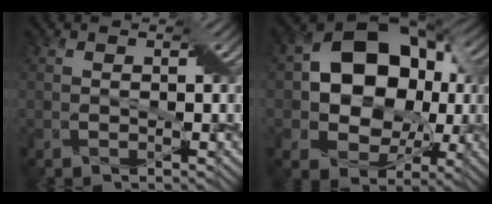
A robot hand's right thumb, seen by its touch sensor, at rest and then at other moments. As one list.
[{"total": 14.5, "force": [1.1, 10.9, 9.4], "torque": [-0.136, 0.011, 0.019]}]